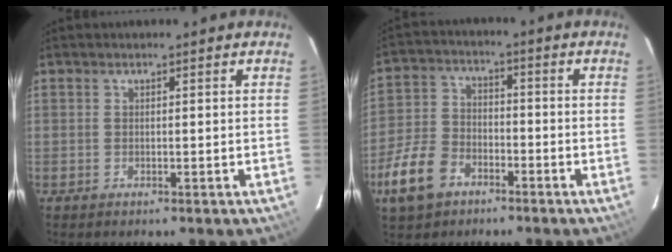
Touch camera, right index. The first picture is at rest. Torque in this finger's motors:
{"motor_torque": [0.32, -0.49, -0.11, -0.11]}